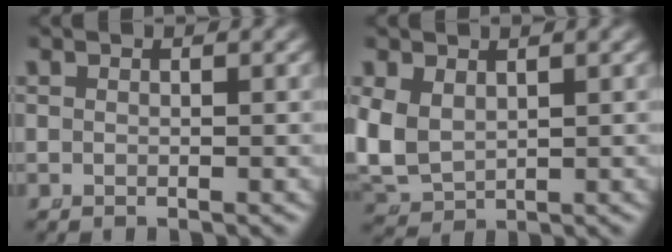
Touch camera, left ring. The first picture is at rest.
{"total": 6.5, "force": [0.1, 5.8, 2.9], "torque": [-0.115, -0.034, 0.020]}